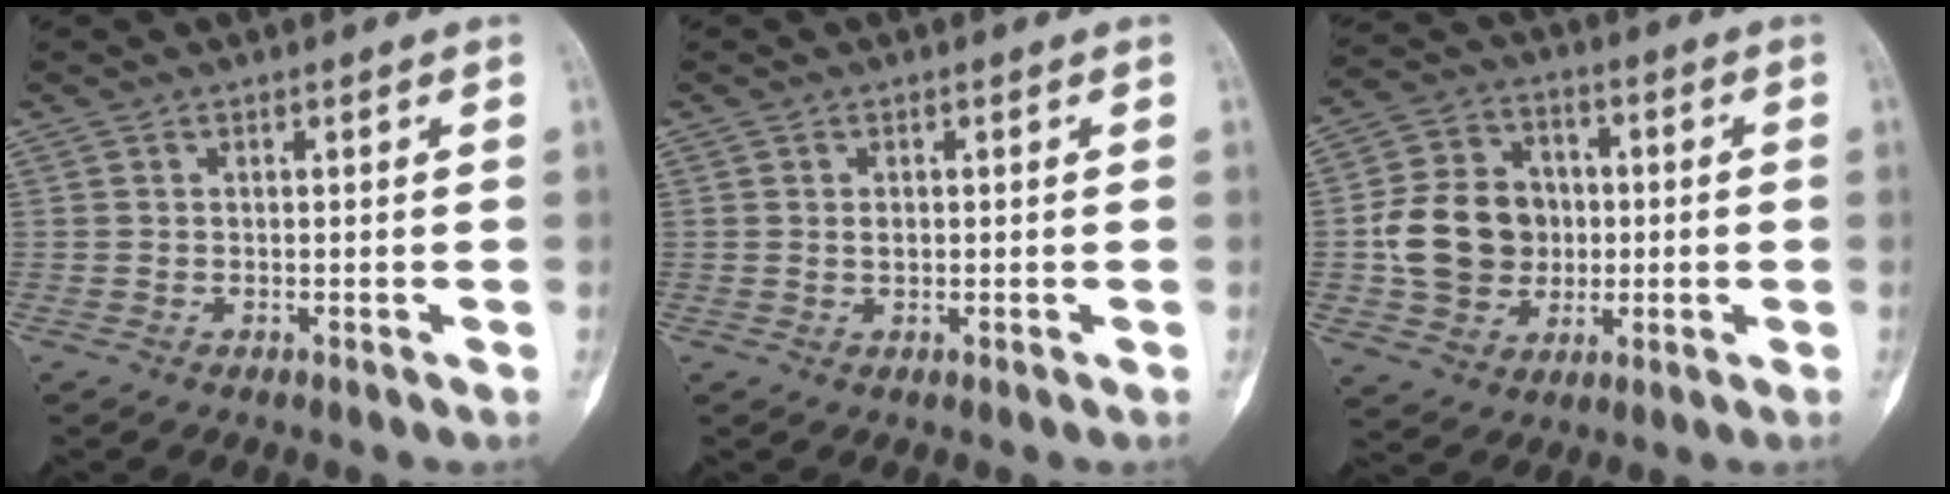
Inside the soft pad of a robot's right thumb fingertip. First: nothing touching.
{"total": 1.3, "force": [0.2, 0.8, 1.0], "torque": [-0.014, -0.001, 0.007]}
{"total": 15.0, "force": [-0.6, 12.7, 7.9], "torque": [-0.114, 0.019, -0.005]}